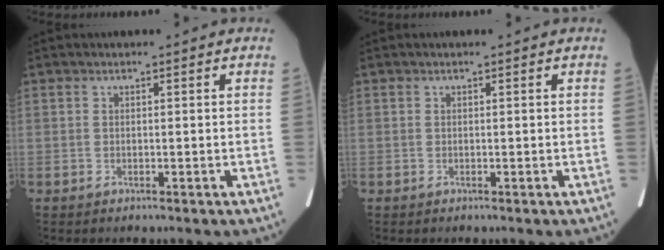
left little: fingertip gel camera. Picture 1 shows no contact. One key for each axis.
{"total": 0.0}